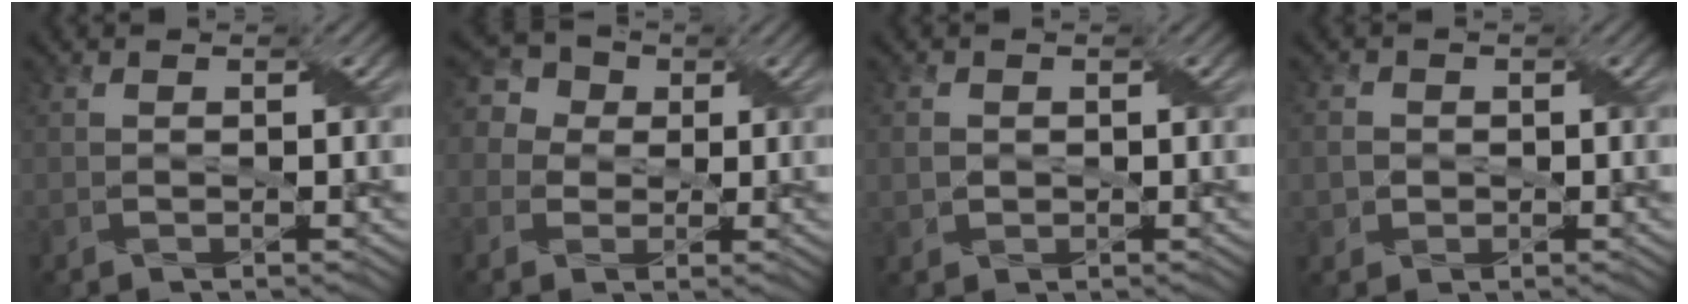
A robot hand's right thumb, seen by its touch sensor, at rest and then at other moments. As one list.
[{"total": 6.3, "force": [1.3, 5.5, 2.8], "torque": [-0.096, 0.026, 0.005]}, {"total": 1.7, "force": [0.1, 1.5, 0.6], "torque": [-0.022, -0.002, 0.001]}, {"total": 2.8, "force": [-0.1, 2.7, 0.8], "torque": [-0.023, 0.002, -0.010]}]